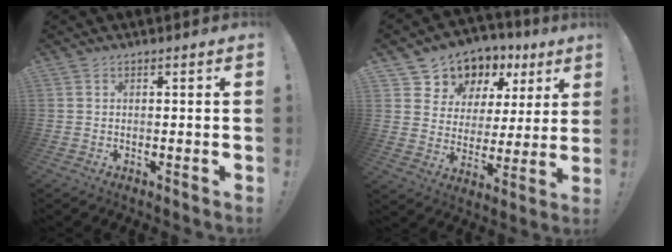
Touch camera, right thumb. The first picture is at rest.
{"total": 11.1, "force": [7.7, 7.6, 2.5], "torque": [-0.046, -0.066, 0.153]}